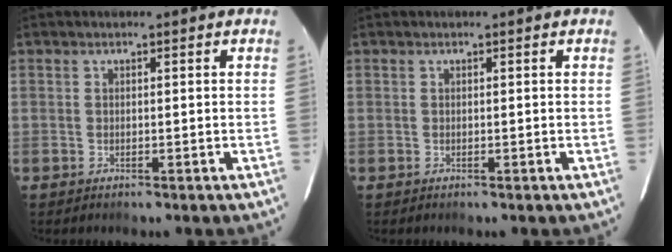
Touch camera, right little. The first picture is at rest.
{"total": 0.0}